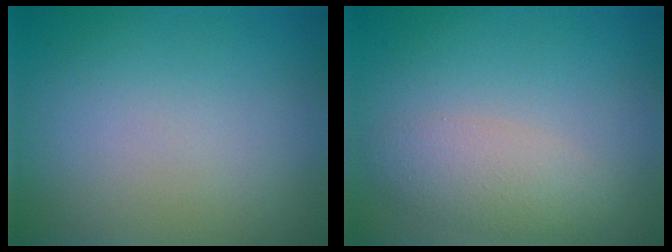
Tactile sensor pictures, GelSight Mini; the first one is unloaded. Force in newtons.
{"total": 3.0, "press": 3.0, "slide": 0.1}